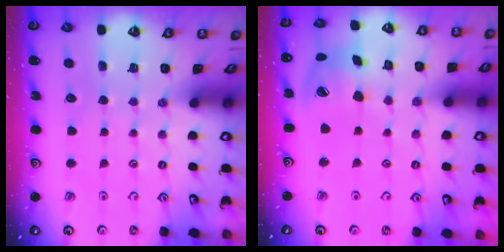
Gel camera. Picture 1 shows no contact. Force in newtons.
{"total": 16.6, "press": 16.4, "slide": 2.5}